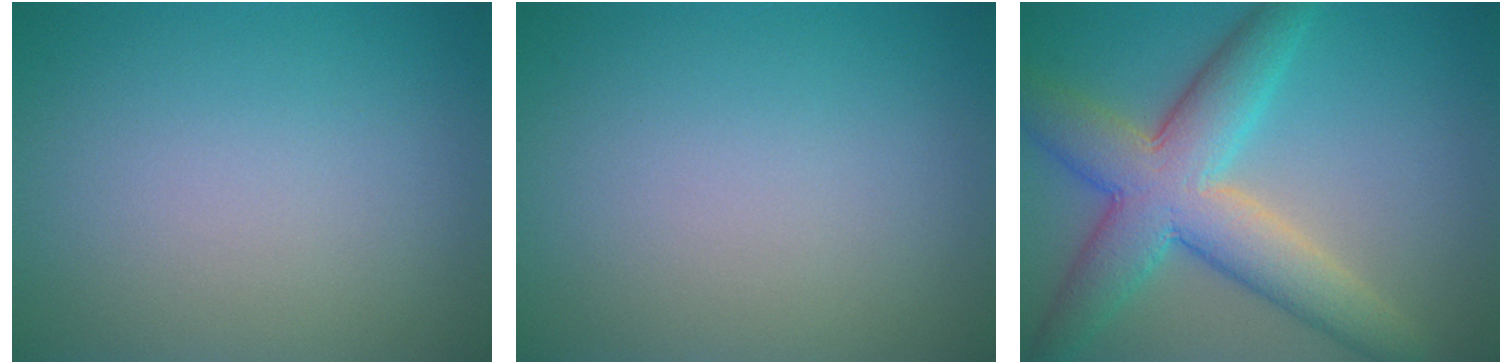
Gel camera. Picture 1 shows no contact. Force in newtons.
{"total": 0.0}
{"total": 8.6, "press": 8.6, "slide": 0.6}